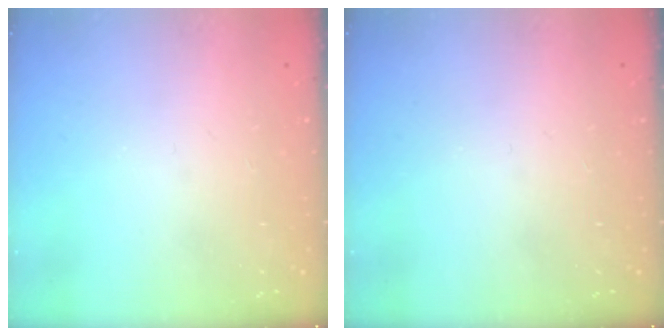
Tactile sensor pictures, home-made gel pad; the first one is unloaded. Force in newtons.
{"total": 0.0}